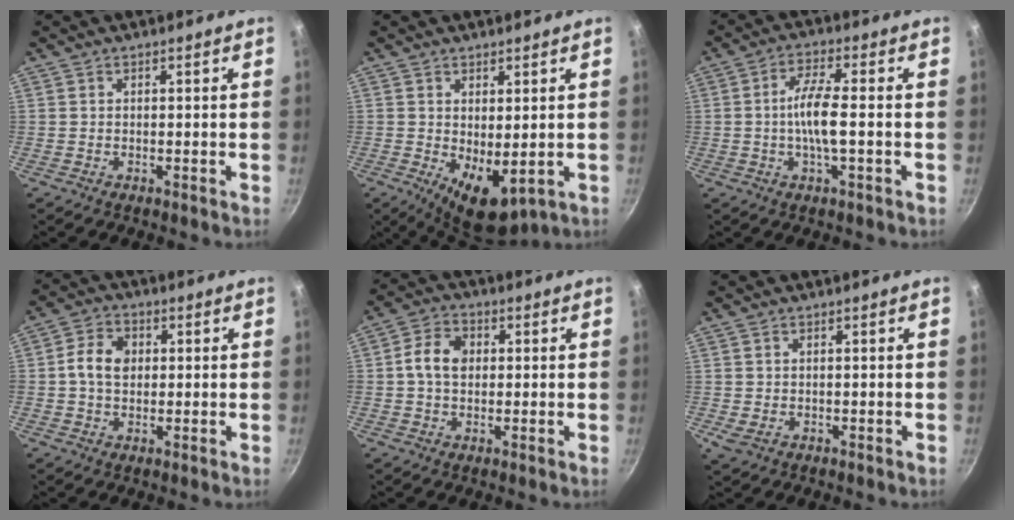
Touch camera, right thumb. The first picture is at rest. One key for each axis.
{"total": 7.6, "fx": -0.1, "fy": 3.7, "fz": 6.6, "tx": -0.081, "ty": -0.019, "tz": 0.014}
{"total": 7.3, "fx": -1.0, "fy": 1.4, "fz": 7.1, "tx": -0.141, "ty": 0.015, "tz": -0.024}
{"total": 6.7, "fx": 0.6, "fy": 5.0, "fz": 4.5, "tx": -0.068, "ty": 0.011, "tz": -0.001}
{"total": 6.8, "fx": 0.6, "fy": 5.0, "fz": 4.6, "tx": -0.073, "ty": 0.013, "tz": -0.002}
{"total": 1.9, "fx": -0.3, "fy": 1.5, "fz": 1.2, "tx": -0.026, "ty": -0.002, "tz": 0.001}